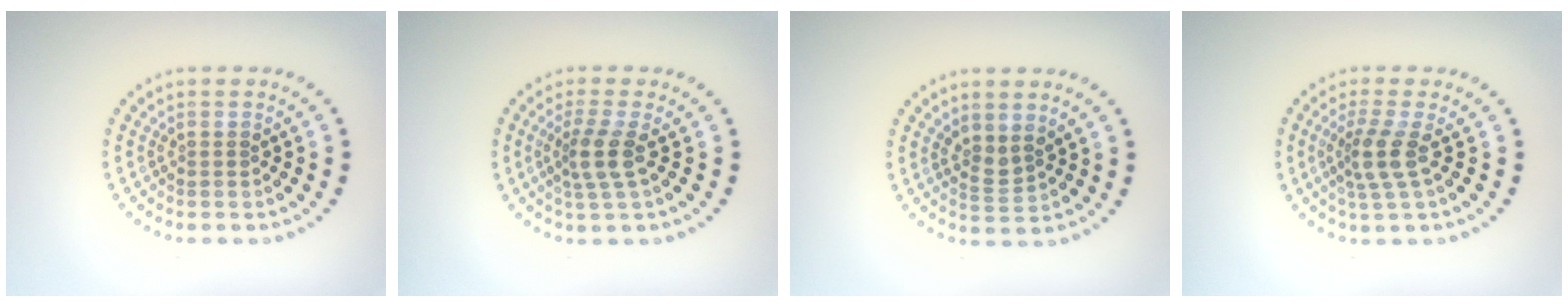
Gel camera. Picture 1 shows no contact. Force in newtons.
{"total": 2.6, "press": 2.0, "slide": 1.6}
{"total": 1.9, "press": 1.5, "slide": 1.2}
{"total": 2.7, "press": 2.1, "slide": 1.8}